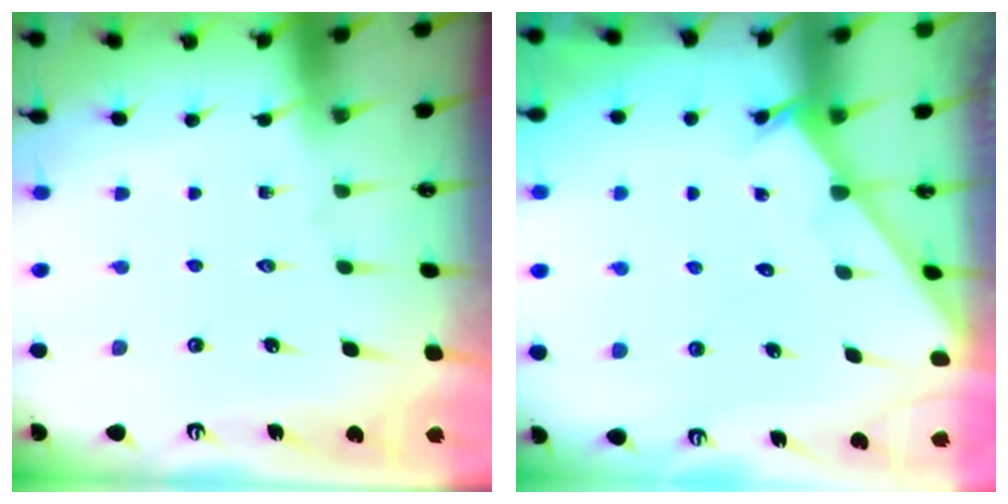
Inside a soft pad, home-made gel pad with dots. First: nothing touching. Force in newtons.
{"total": 2.7, "press": 2.7, "slide": 0.2}